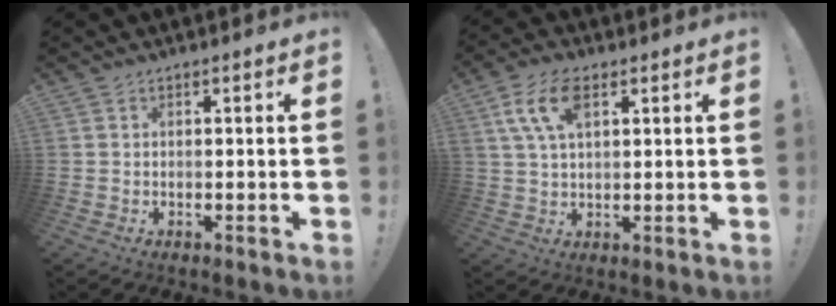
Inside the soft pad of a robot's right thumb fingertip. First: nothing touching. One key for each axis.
{"total": 9.7, "fx": 3.8, "fy": 5.0, "fz": 7.4, "tx": -0.142, "ty": -0.001, "tz": 0.070}